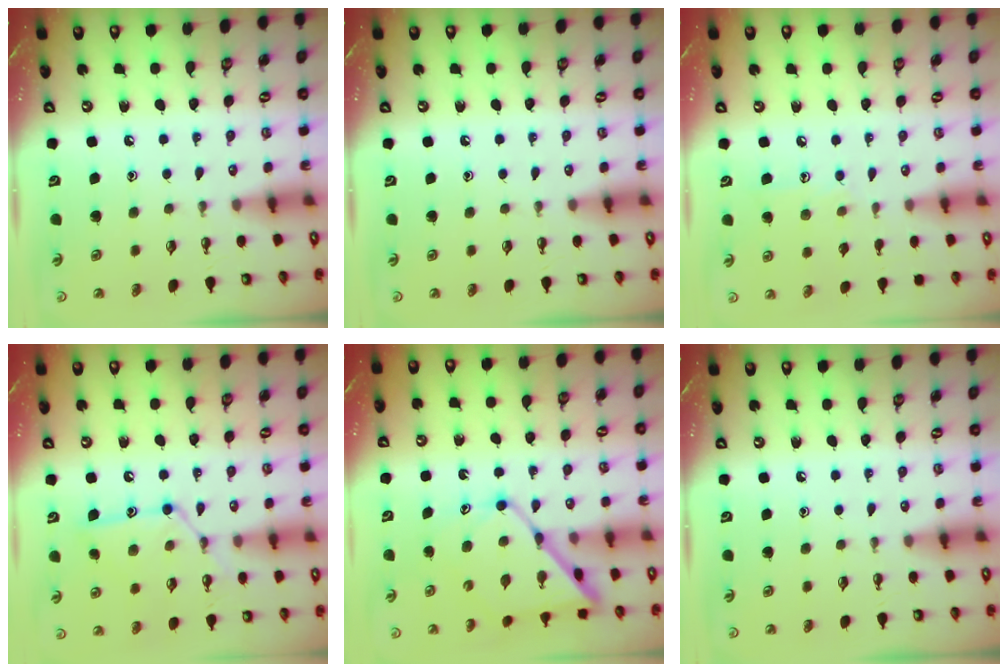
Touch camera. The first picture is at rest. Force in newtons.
{"total": 0.0}
{"total": 6.9, "press": 6.9, "slide": 0.7}
{"total": 13.4, "press": 13.3, "slide": 1.1}
{"total": 14.1, "press": 14.1, "slide": 1.1}
{"total": 0.0}